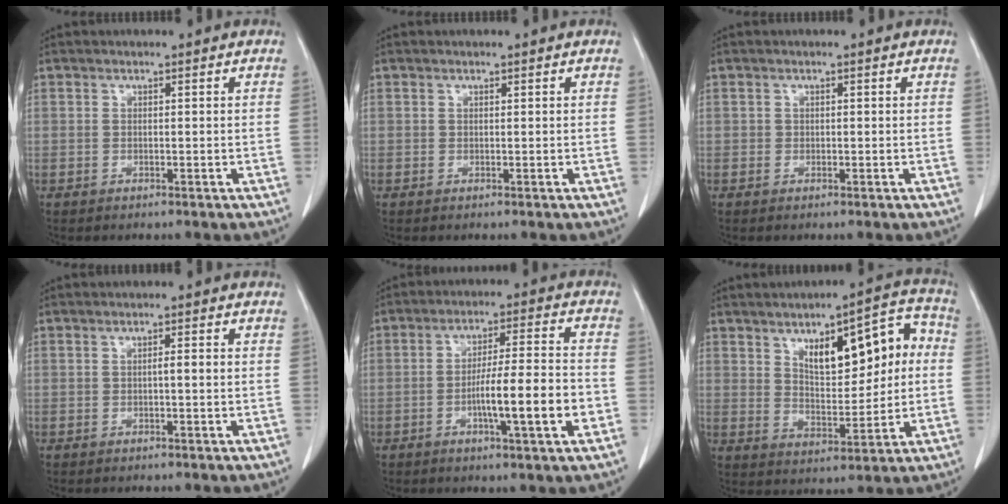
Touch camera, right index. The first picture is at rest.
{"total": 0.0}
{"total": 0.0}
{"total": 1.4, "force": [-0.1, -0.1, 1.4], "torque": [-0.025, 0.002, 0.000]}
{"total": 10.9, "force": [-3.2, 0.5, 10.5], "torque": [-0.174, 0.001, -0.053]}
{"total": 13.1, "force": [3.3, 5.0, 11.6], "torque": [-0.155, 0.033, 0.057]}